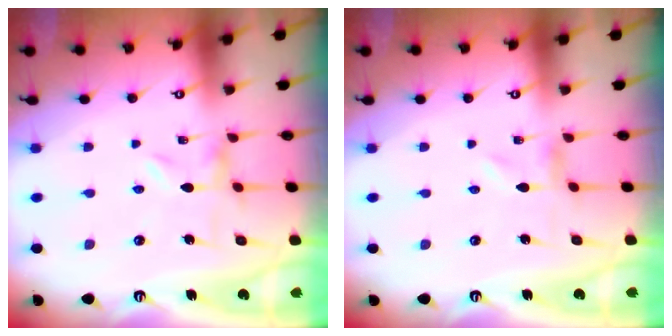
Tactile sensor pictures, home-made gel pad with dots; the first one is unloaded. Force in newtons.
{"total": 0.0}